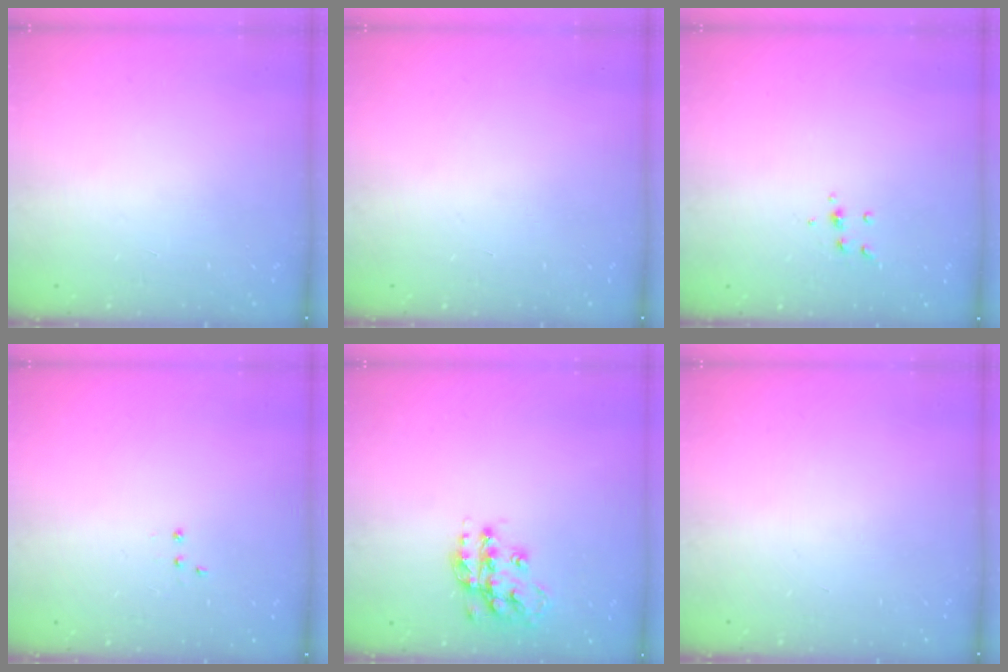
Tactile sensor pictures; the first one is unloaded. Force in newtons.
{"total": 0.0}
{"total": 4.8, "press": 4.8, "slide": 0.5}
{"total": 3.0, "press": 2.9, "slide": 0.7}
{"total": 15.0, "press": 15.0, "slide": 1.0}
{"total": 0.0}